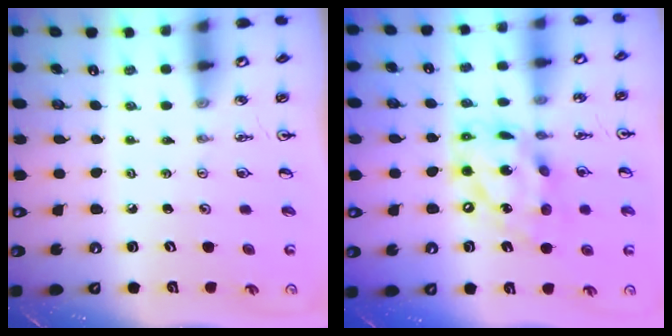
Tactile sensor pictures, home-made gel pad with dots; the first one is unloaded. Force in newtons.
{"total": 16.9, "press": 16.9, "slide": 1.4}